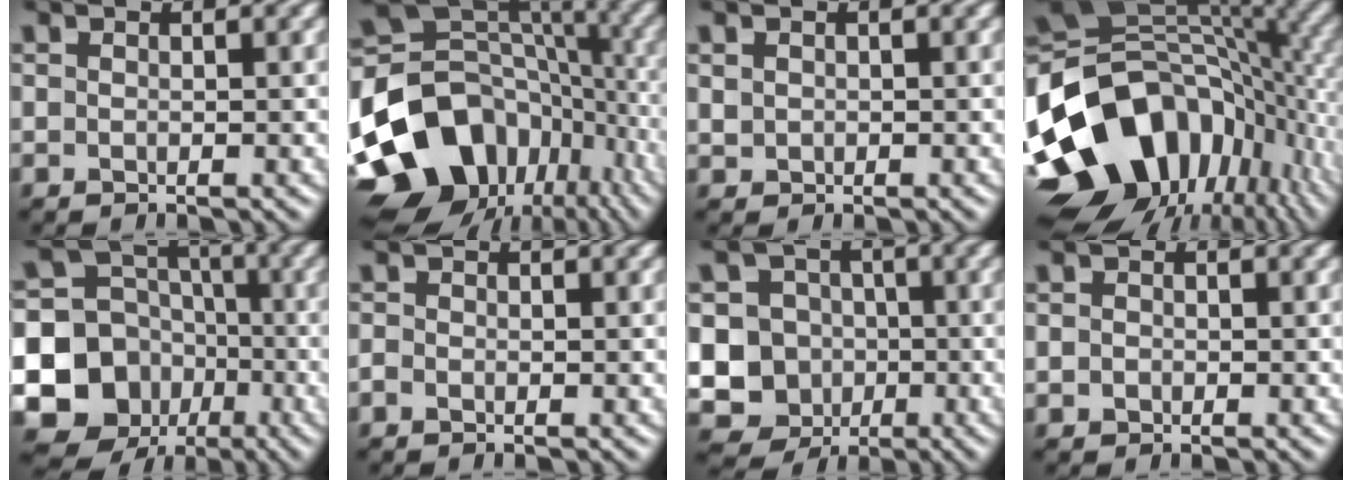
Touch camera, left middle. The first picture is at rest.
{"total": 17.1, "force": [-8.3, 12.5, 8.3], "torque": [-0.182, -0.004, -0.146]}
{"total": 0.8, "force": [0.1, 0.8, 0.2], "torque": [-0.004, -0.003, 0.004]}
{"total": 16.4, "force": [-5.6, 11.7, 10.0], "torque": [-0.198, -0.011, -0.105]}
{"total": 12.6, "force": [-4.1, 11.1, 4.4], "torque": [-0.105, -0.027, -0.090]}
{"total": 0.6, "force": [-0.5, 0.3, 0.2], "torque": [-0.004, -0.003, -0.013]}
{"total": 10.5, "force": [-2.2, 9.8, 3.2], "torque": [-0.070, 0.011, -0.068]}
{"total": 0.6, "force": [-0.2, 0.6, 0.1], "torque": [0.004, -0.002, -0.007]}